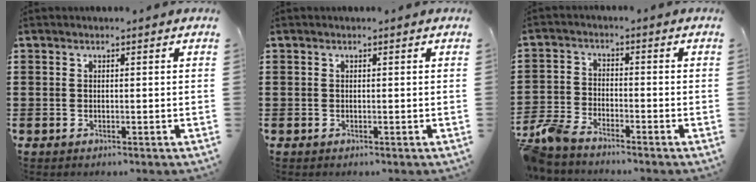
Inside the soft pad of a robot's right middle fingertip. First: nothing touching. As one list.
[{"total": 0.0}, {"total": 5.0, "force": [-4.6, 1.0, 1.7], "torque": [-0.063, -0.007, -0.099]}]